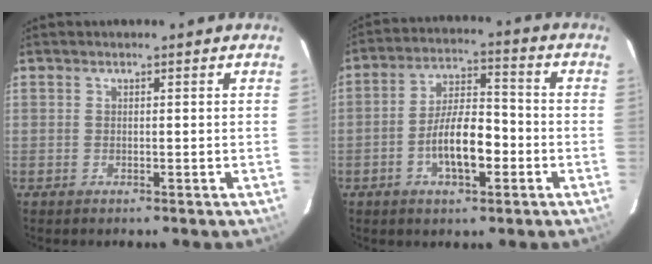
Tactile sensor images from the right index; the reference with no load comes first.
{"total": 9.8, "force": [-3.4, 3.7, 8.4], "torque": [-0.159, 0.008, -0.055]}